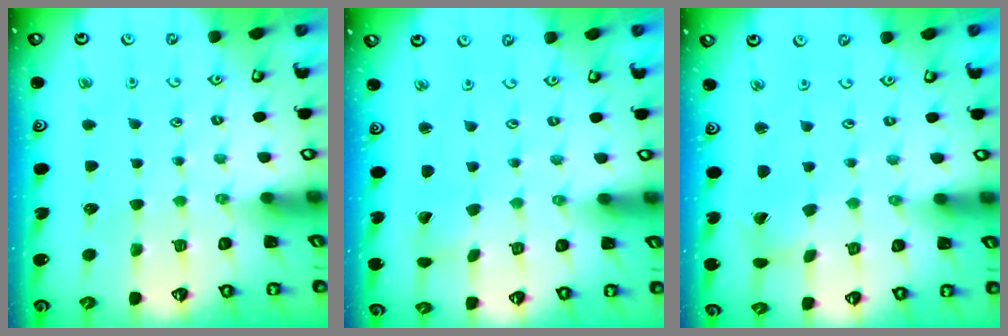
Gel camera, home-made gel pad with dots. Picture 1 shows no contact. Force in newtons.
{"total": 0.7, "press": 0.7, "slide": 0.1}
{"total": 1.0, "press": 1.0, "slide": 0.1}